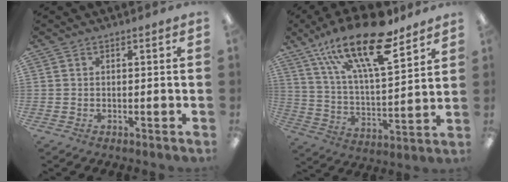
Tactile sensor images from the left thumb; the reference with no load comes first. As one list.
[{"total": 23.2, "force": [15.4, 7.8, 15.4], "torque": [-0.263, -0.083, 0.261]}]